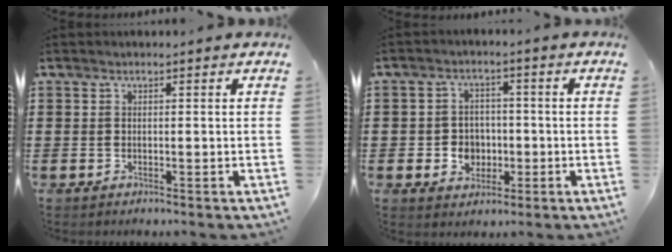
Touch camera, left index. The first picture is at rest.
{"total": 4.5, "force": [-0.9, 4.1, 1.8], "torque": [-0.038, 0.006, -0.020]}